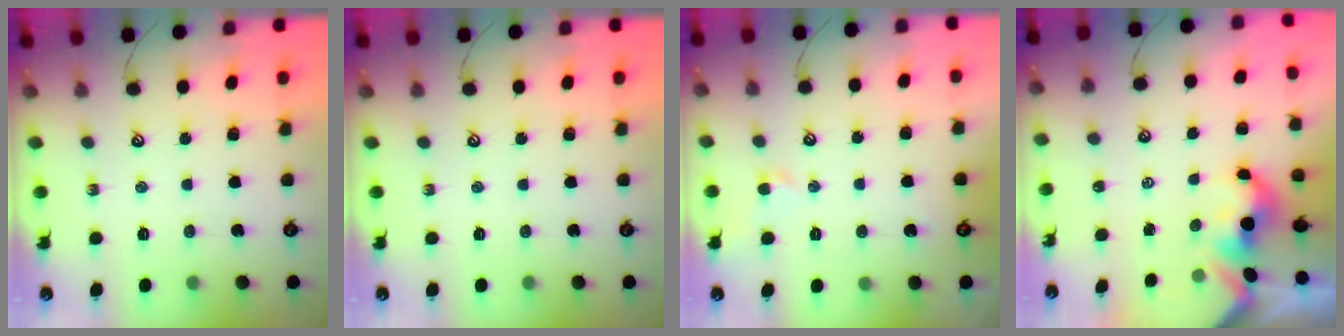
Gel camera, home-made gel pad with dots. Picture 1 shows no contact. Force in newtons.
{"total": 0.0}
{"total": 0.5, "press": 0.1, "slide": 0.5}
{"total": 2.0, "press": 2.0, "slide": 0.2}